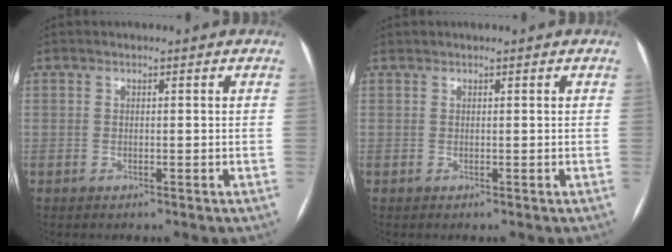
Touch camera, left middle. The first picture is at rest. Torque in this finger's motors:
{"motor_torque": [0.09, -0.27, -0.02, 0.01]}